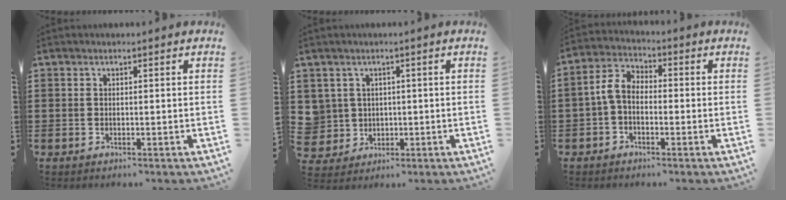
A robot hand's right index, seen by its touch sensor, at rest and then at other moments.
{"total": 3.7, "force": [0.9, 3.6, 0.1], "torque": [-0.022, 0.014, 0.016]}
{"total": 4.2, "force": [-0.9, 2.7, 3.1], "torque": [-0.087, 0.003, -0.026]}